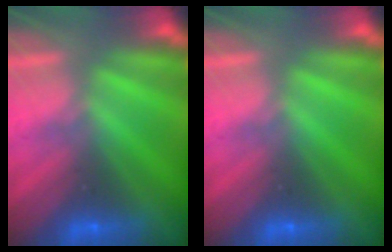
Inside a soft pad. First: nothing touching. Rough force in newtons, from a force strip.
{"total": 0.0}